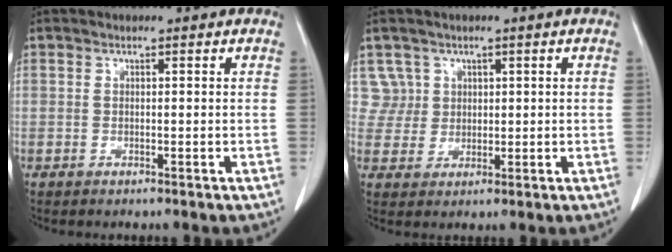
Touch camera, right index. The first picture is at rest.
{"total": 4.1, "force": [1.8, 3.6, -0.6], "torque": [0.029, 0.009, 0.036]}